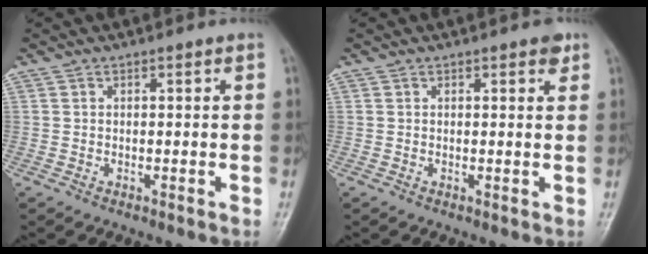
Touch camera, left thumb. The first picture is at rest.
{"total": 1.7, "force": [1.1, 0.7, 1.1], "torque": [-0.006, -0.003, 0.010]}